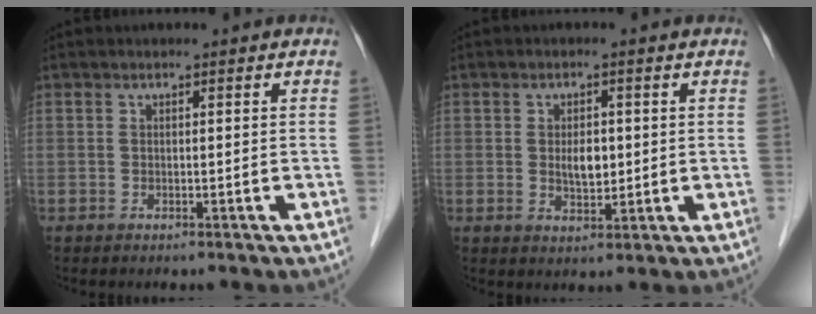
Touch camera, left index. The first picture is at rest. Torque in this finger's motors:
{"motor_torque": [0.48, 0.27, 0.08, 0.06]}